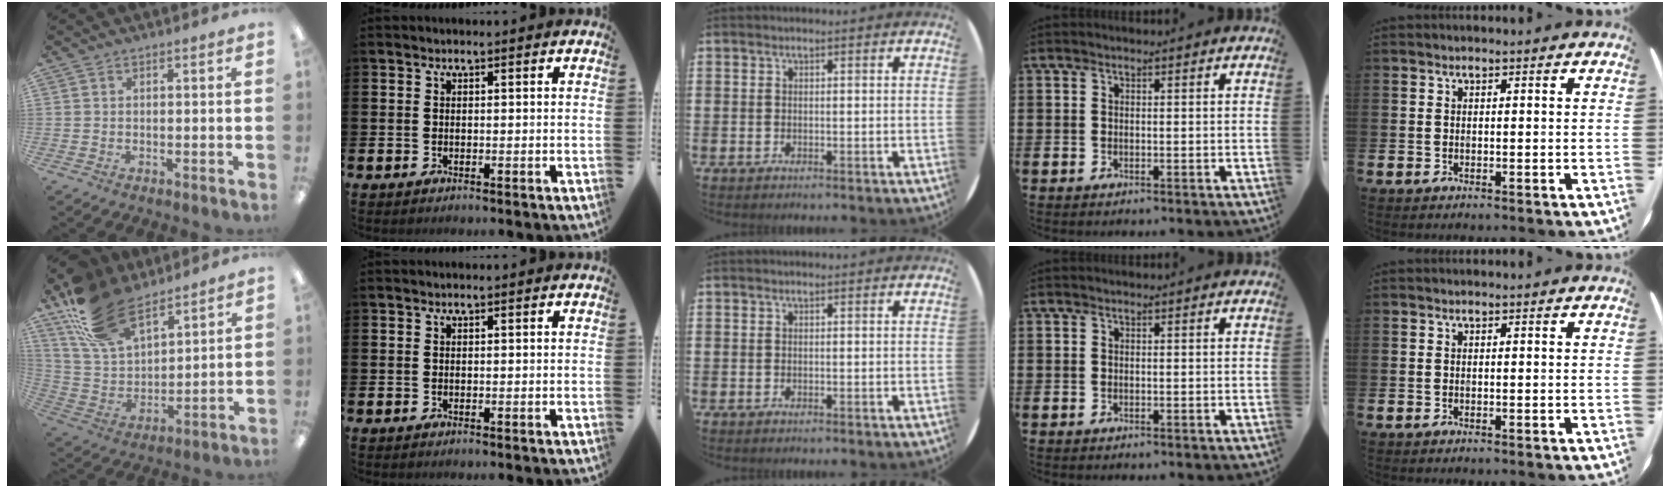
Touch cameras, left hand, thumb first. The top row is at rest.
{"thumb": {"total": 20.6, "force": [14.0, 10.4, 10.8], "torque": [-0.230, -0.059, 0.261]}}